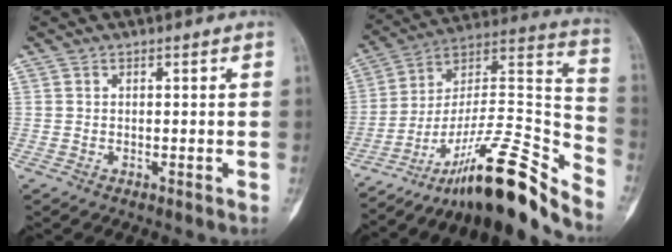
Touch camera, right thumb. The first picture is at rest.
{"total": 24.1, "force": [-18.5, 4.0, 14.8], "torque": [-0.209, 0.132, -0.310]}